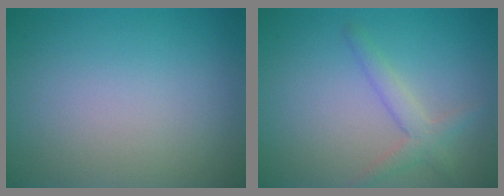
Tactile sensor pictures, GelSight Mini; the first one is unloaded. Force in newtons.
{"total": 2.2, "press": 2.2, "slide": 0.1}